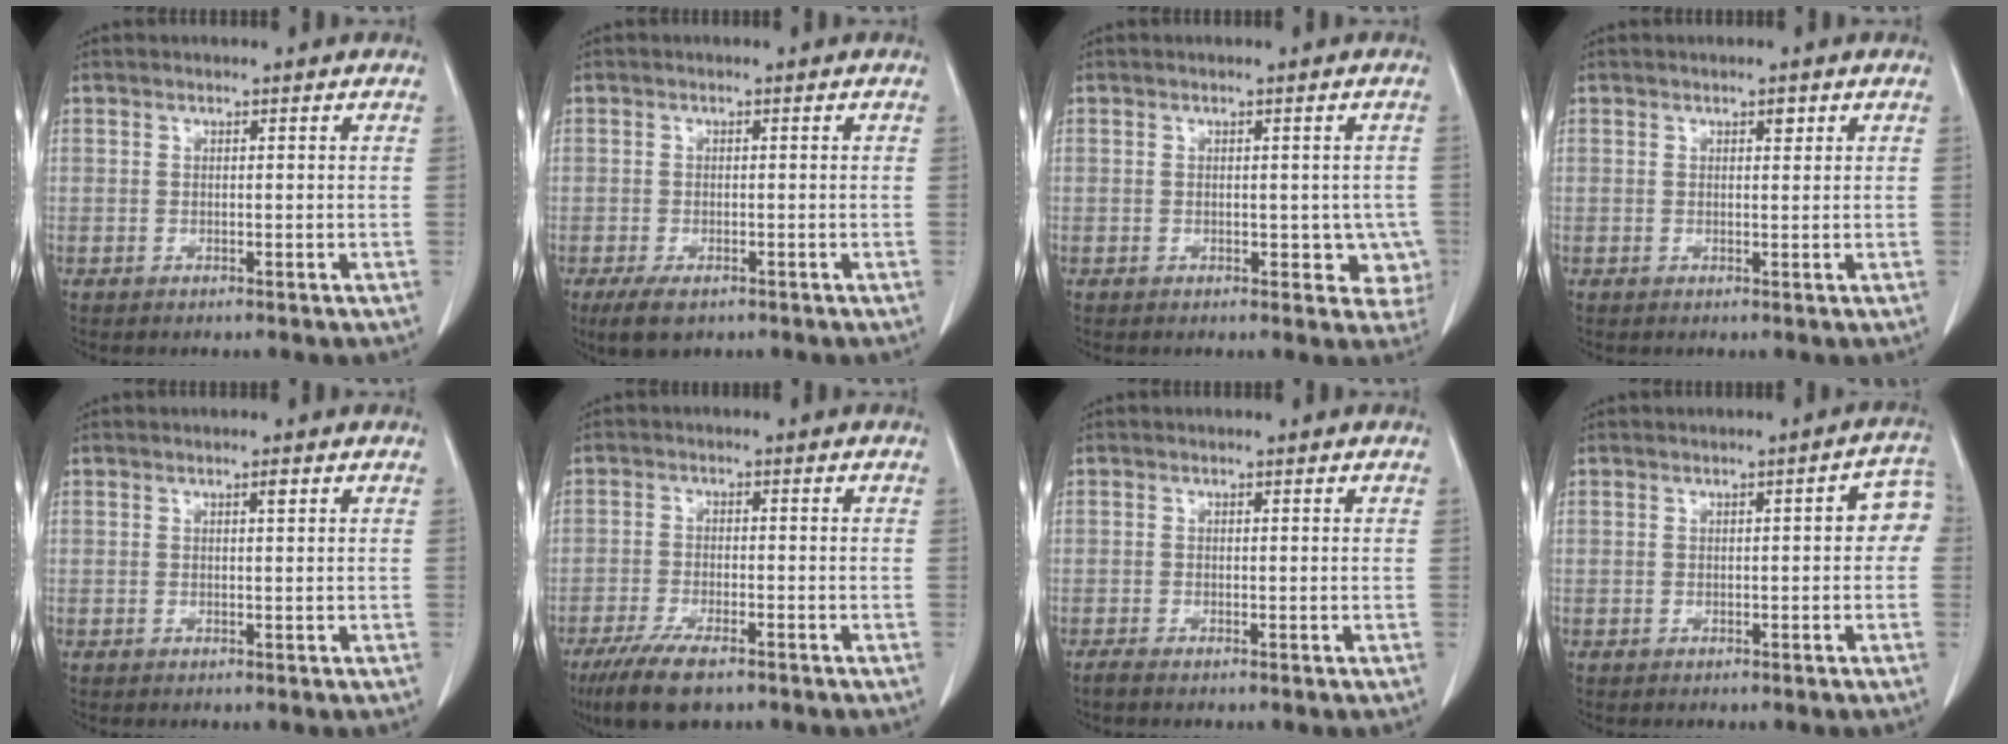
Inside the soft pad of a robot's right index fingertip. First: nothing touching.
{"total": 3.9, "force": [-2.4, 1.9, 2.4], "torque": [-0.050, -0.007, -0.034]}
{"total": 4.2, "force": [-0.7, 2.5, 3.3], "torque": [-0.014, 0.006, -0.006]}
{"total": 1.0, "force": [0.6, 0.5, 0.7], "torque": [-0.011, -0.002, 0.007]}
{"total": 0.8, "force": [0.4, 0.1, 0.7], "torque": [-0.014, 0.000, 0.006]}
{"total": 8.2, "force": [-5.7, 2.1, 5.4], "torque": [-0.098, -0.016, -0.096]}
{"total": 1.1, "force": [-0.8, 0.1, 0.6], "torque": [-0.016, -0.003, -0.017]}
{"total": 4.4, "force": [0.2, 1.5, 4.1], "torque": [-0.039, 0.021, -0.001]}